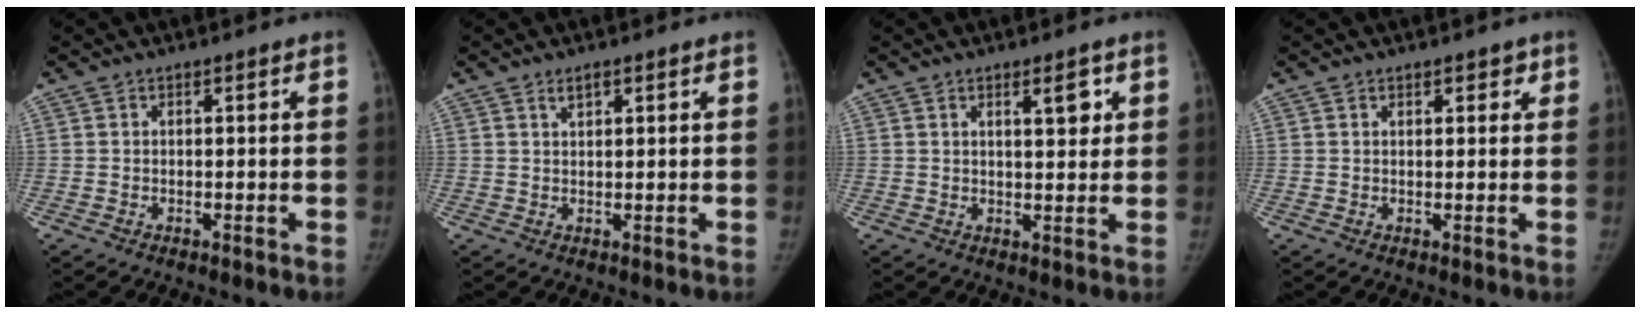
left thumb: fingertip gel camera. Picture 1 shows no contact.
{"total": 1.7, "force": [1.2, 0.7, 1.0], "torque": [-0.012, -0.006, 0.021]}
{"total": 4.3, "force": [2.0, 1.5, 3.5], "torque": [-0.040, -0.012, 0.032]}
{"total": 2.0, "force": [1.3, 1.2, 1.0], "torque": [0.004, -0.005, 0.015]}